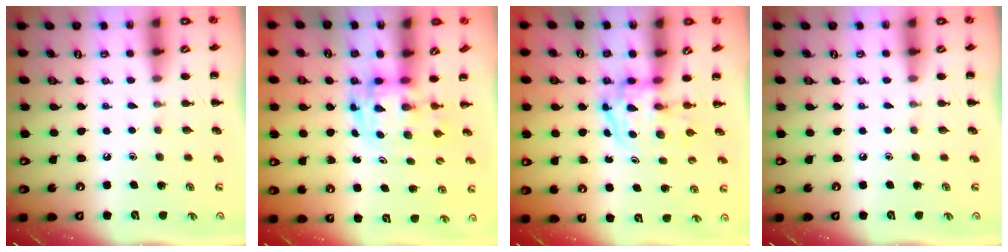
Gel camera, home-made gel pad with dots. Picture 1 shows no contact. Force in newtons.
{"total": 2.8, "press": 2.7, "slide": 0.6}
{"total": 3.6, "press": 3.5, "slide": 0.5}
{"total": 0.0}